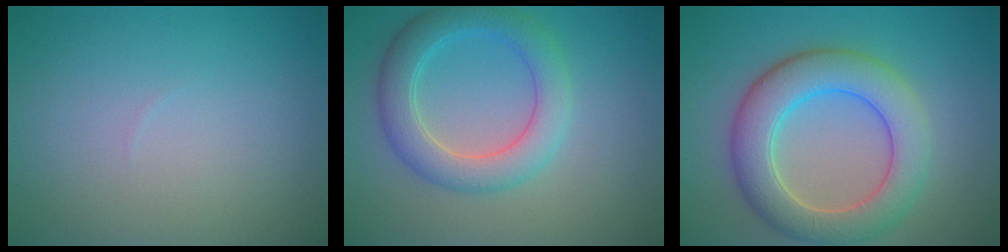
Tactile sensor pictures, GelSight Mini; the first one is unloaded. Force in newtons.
{"total": 4.8, "press": 4.8, "slide": 0.3}
{"total": 7.1, "press": 7.1, "slide": 0.3}